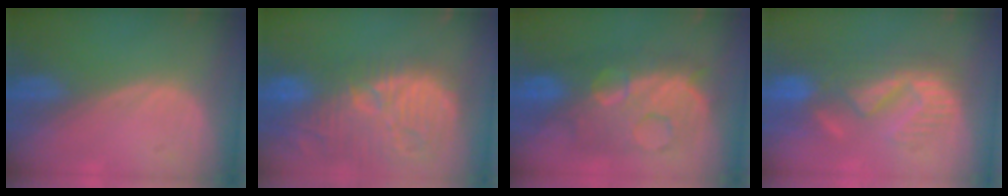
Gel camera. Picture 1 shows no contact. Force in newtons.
{"total": 14.7, "press": 13.0, "slide": 6.8}
{"total": 11.2, "press": 11.2, "slide": 1.0}
{"total": 9.4, "press": 9.0, "slide": 2.7}